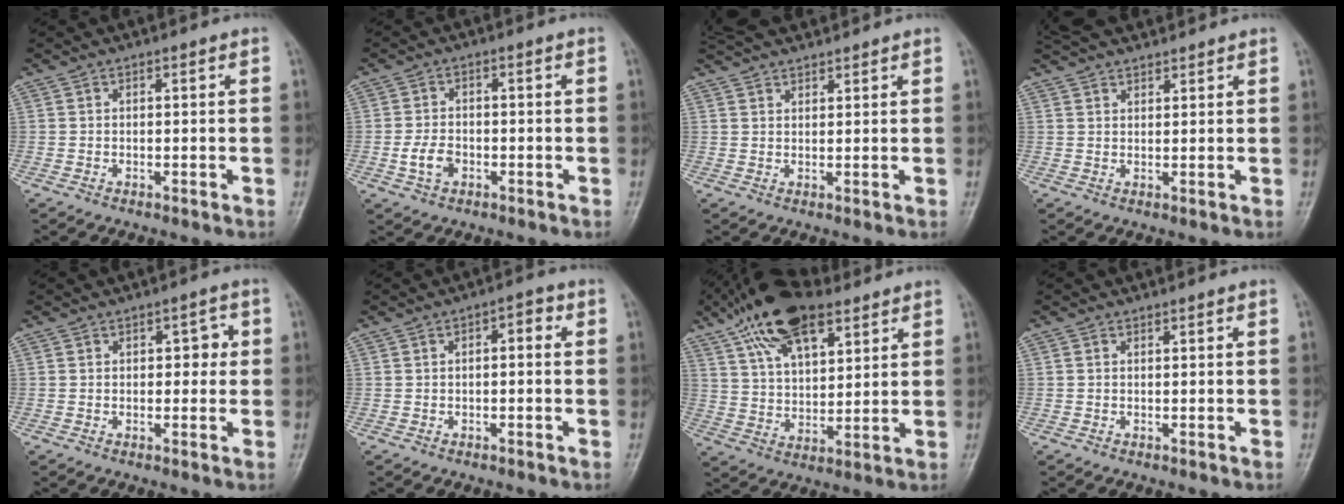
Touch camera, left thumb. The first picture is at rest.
{"total": 4.0, "force": [-1.5, 2.8, 2.5], "torque": [-0.046, 0.010, -0.029]}
{"total": 7.6, "force": [6.8, 2.1, 2.5], "torque": [-0.028, 0.015, 0.121]}
{"total": 7.8, "force": [7.0, 2.3, 2.7], "torque": [-0.030, 0.015, 0.123]}
{"total": 3.1, "force": [0.5, 2.1, 2.2], "torque": [-0.001, 0.004, -0.001]}
{"total": 2.9, "force": [0.4, 1.4, 2.5], "torque": [-0.027, 0.014, -0.002]}
{"total": 16.5, "force": [10.1, 7.6, 10.6], "torque": [-0.159, -0.021, 0.180]}
{"total": 0.0}